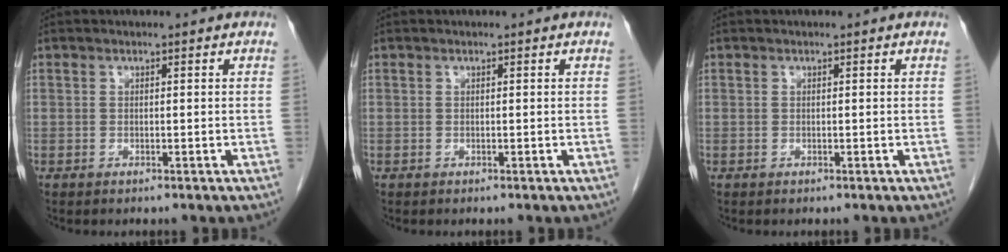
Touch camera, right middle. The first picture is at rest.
{"total": 0.0}
{"total": 0.0}